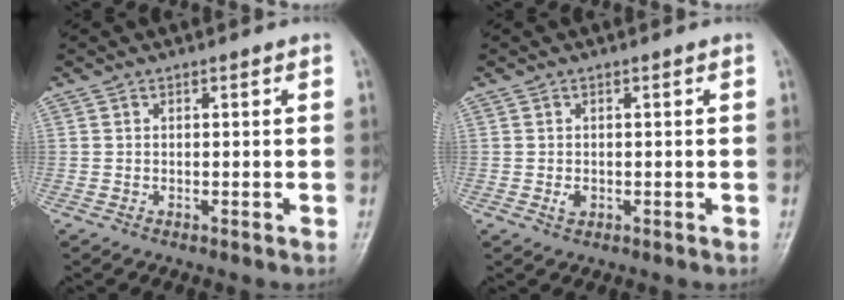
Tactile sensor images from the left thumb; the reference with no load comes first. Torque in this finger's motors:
{"motor_torque": [0.11, 0.24, 0.19, 0.07, 0.00]}